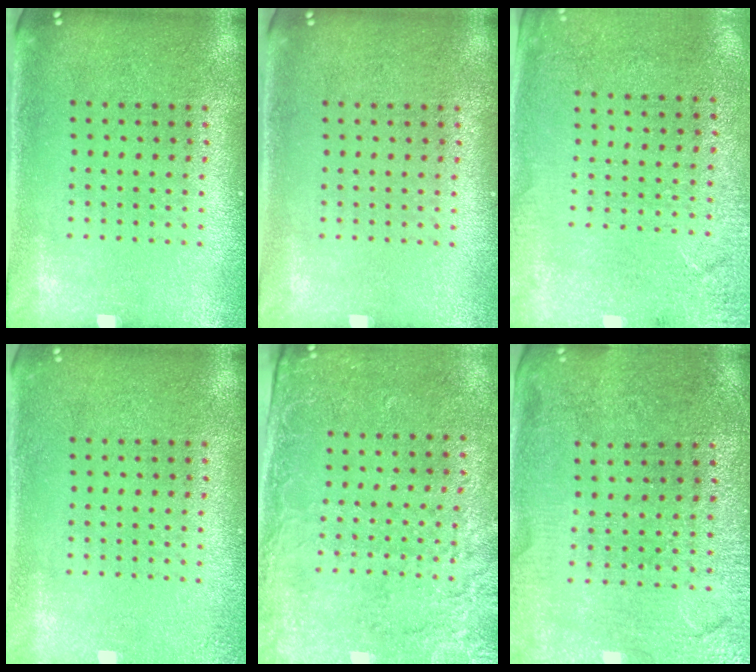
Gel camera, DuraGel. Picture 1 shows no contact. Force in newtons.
{"total": 0.0}
{"total": 2.6, "press": 2.3, "slide": 1.2}
{"total": 1.6, "press": 1.6, "slide": 0.2}
{"total": 2.7, "press": 2.2, "slide": 1.5}
{"total": 1.3, "press": 1.3, "slide": 0.1}